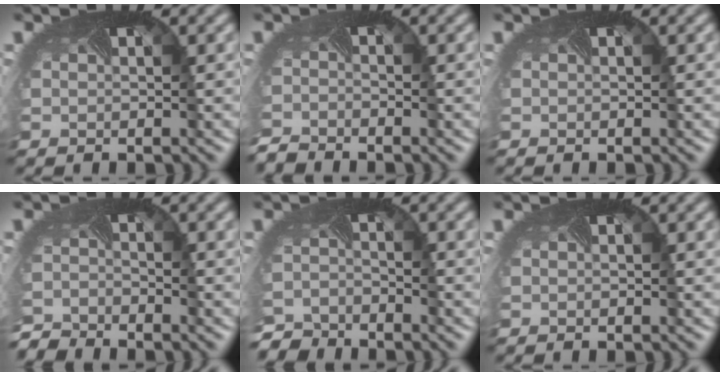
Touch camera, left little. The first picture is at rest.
{"total": 2.4, "force": [-2.3, -0.2, -0.6], "torque": [-0.003, -0.019, -0.052]}
{"total": 0.0}
{"total": 3.3, "force": [-3.3, 0.1, -0.4], "torque": [-0.006, -0.021, -0.069]}
{"total": 4.4, "force": [-4.3, 0.8, -0.1], "torque": [-0.005, -0.024, -0.084]}
{"total": 0.0}